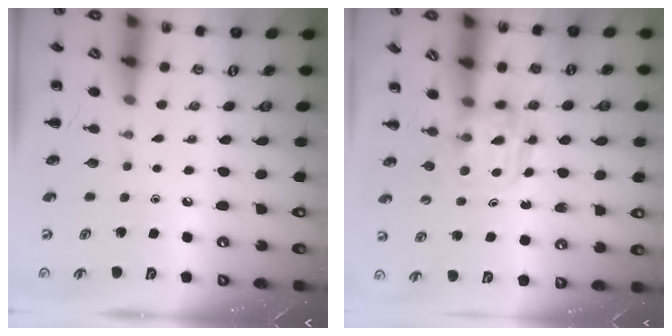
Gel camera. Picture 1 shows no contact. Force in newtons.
{"total": 3.6, "press": 3.6, "slide": 0.2}